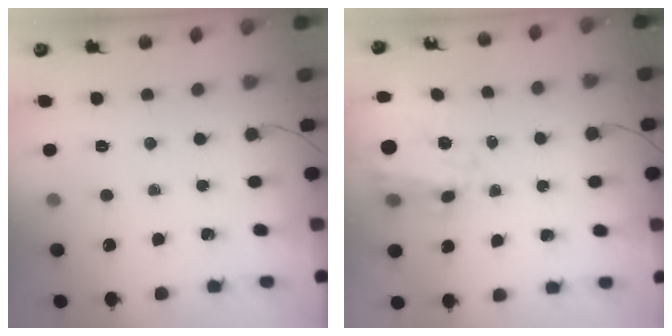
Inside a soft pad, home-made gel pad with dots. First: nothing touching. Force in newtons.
{"total": 7.5, "press": 6.9, "slide": 2.9}